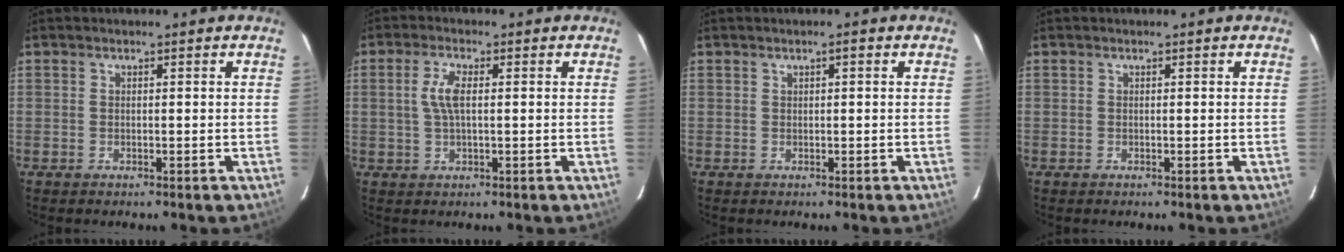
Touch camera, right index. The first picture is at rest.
{"total": 4.3, "force": [0.5, 1.5, 4.0], "torque": [-0.082, 0.004, 0.013]}
{"total": 0.9, "force": [0.4, 0.2, 0.7], "torque": [-0.012, 0.006, 0.006]}
{"total": 0.0}